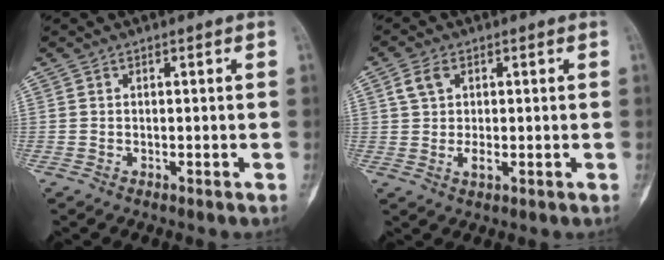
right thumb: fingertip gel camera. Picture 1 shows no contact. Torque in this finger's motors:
{"motor_torque": [0.30, 0.30, 0.49, 0.11, 0.03]}